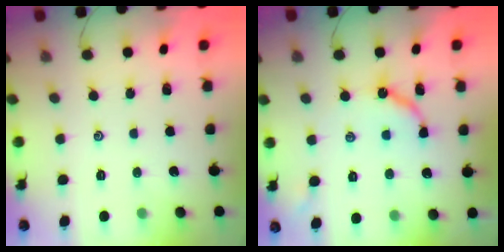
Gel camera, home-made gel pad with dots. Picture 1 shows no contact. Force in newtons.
{"total": 8.3, "press": 8.2, "slide": 0.7}